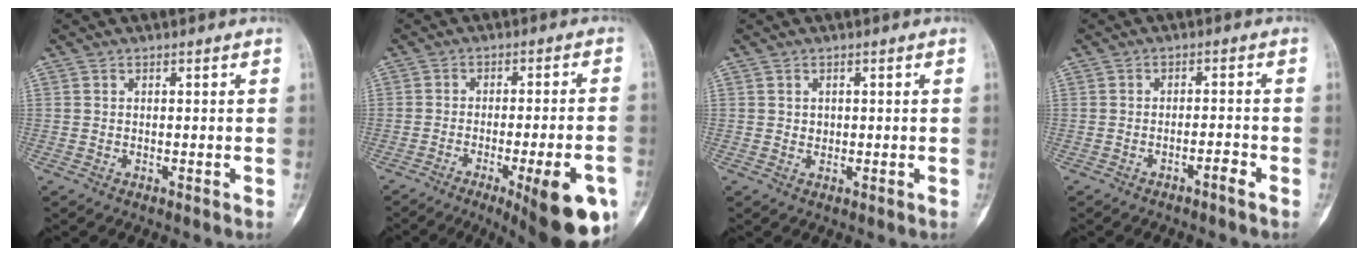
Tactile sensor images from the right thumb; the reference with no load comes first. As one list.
[{"total": 17.3, "force": [-8.0, 3.9, 14.9], "torque": [-0.146, 0.022, -0.102]}, {"total": 1.1, "force": [0.2, 1.0, 0.5], "torque": [-0.003, 0.001, 0.005]}, {"total": 2.2, "force": [-1.5, 0.3, 1.7], "torque": [-0.030, 0.019, -0.026]}]